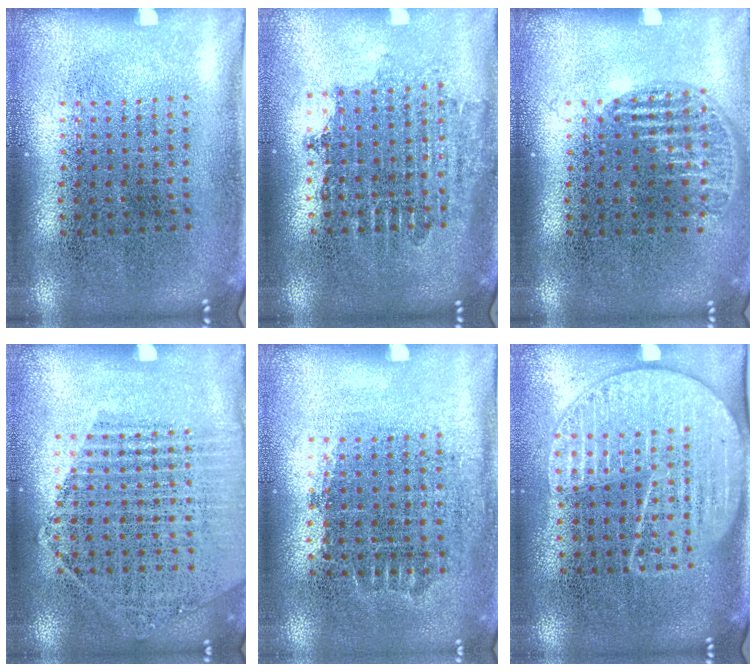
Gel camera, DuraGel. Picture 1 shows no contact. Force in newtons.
{"total": 1.6, "press": 1.3, "slide": 0.9}
{"total": 1.2, "press": 1.0, "slide": 0.5}
{"total": 1.4, "press": 1.4, "slide": 0.1}
{"total": 0.8, "press": 0.8, "slide": 0.3}
{"total": 1.8, "press": 1.6, "slide": 0.9}